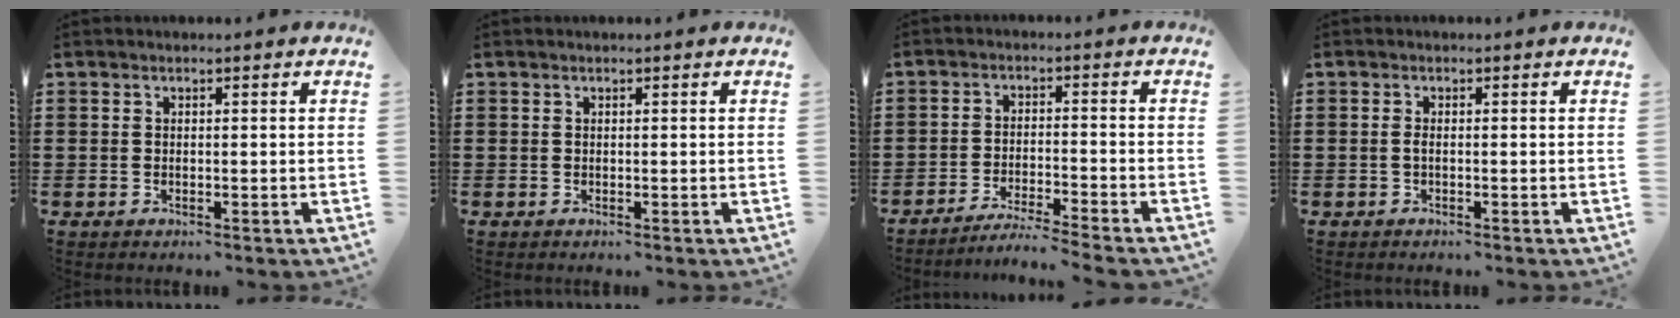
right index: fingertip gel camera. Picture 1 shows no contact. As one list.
[{"total": 0.0}, {"total": 3.8, "force": [-3.7, -0.5, 0.9], "torque": [-0.017, -0.003, -0.076]}, {"total": 1.0, "force": [-0.4, 0.2, 0.8], "torque": [-0.025, -0.007, -0.009]}]